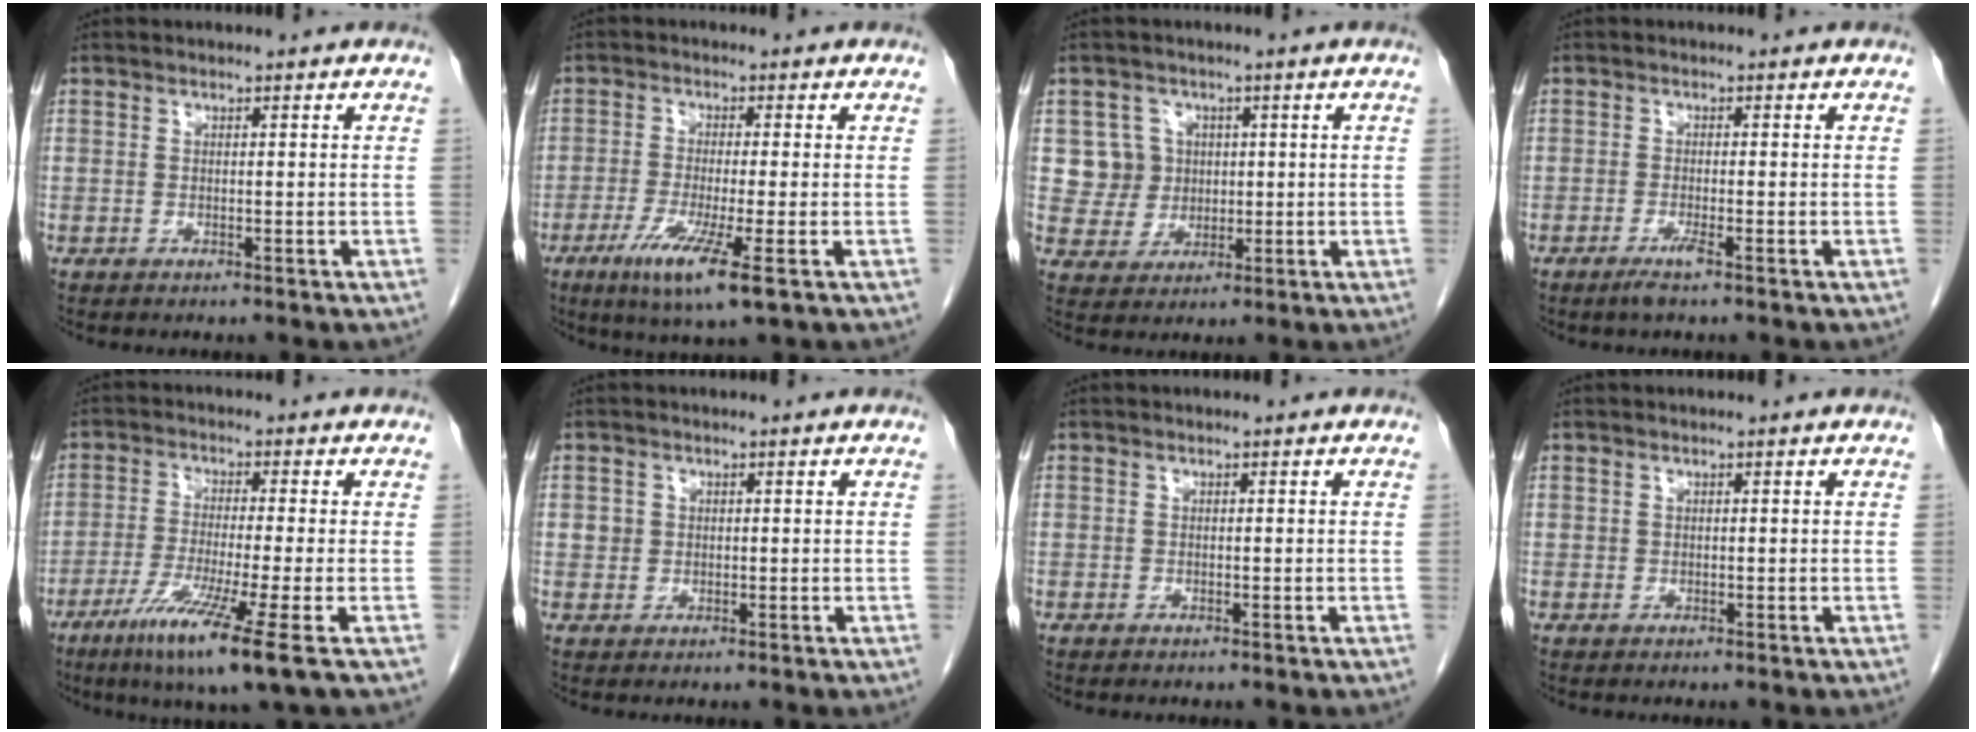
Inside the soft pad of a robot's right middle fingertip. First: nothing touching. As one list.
[{"total": 8.0, "force": [-3.8, 0.0, 7.1], "torque": [-0.135, -0.027, -0.066]}, {"total": 5.5, "force": [1.2, 5.4, 0.1], "torque": [0.004, 0.016, 0.028]}, {"total": 1.9, "force": [-1.2, -0.2, 1.5], "torque": [-0.034, -0.005, -0.026]}, {"total": 10.8, "force": [-5.8, -1.1, 9.1], "torque": [-0.170, -0.037, -0.103]}, {"total": 1.6, "force": [0.2, 1.5, 0.3], "torque": [0.001, 0.007, 0.003]}, {"total": 0.0}, {"total": 0.0}]